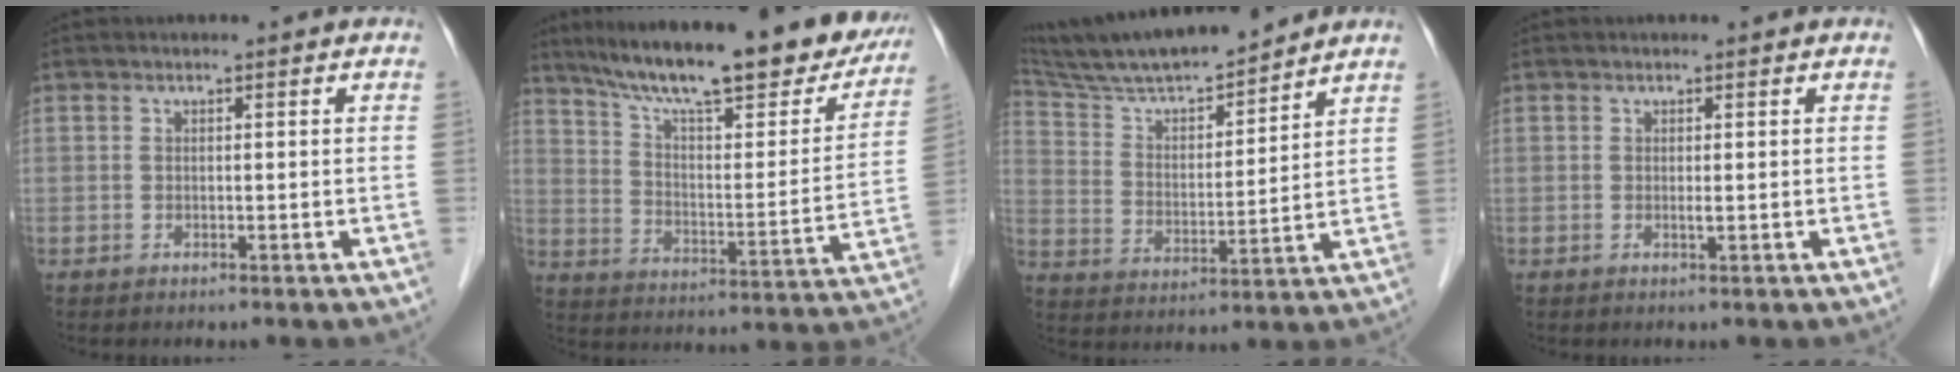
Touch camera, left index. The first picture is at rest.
{"total": 27.3, "force": [22.2, 5.6, 14.9], "torque": [-0.225, -0.015, 0.304]}
{"total": 16.1, "force": [14.5, 1.6, 6.8], "torque": [-0.126, 0.009, 0.255]}
{"total": 0.5, "force": [0.1, 0.0, 0.5], "torque": [-0.015, -0.002, 0.002]}